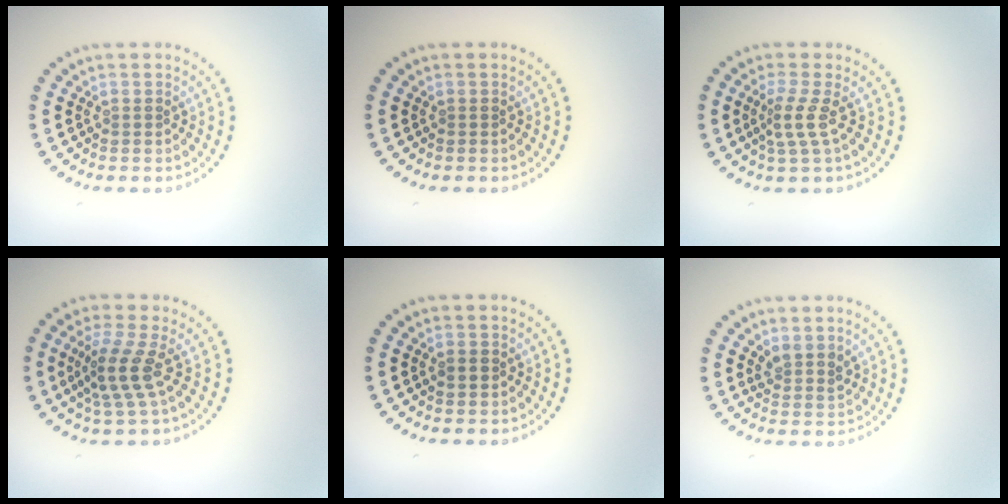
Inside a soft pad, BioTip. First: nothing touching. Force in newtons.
{"total": 0.0}
{"total": 2.3, "press": 1.5, "slide": 1.7}
{"total": 3.5, "press": 2.8, "slide": 2.0}
{"total": 0.7, "press": 0.7, "slide": 0.1}
{"total": 1.9, "press": 1.6, "slide": 1.0}